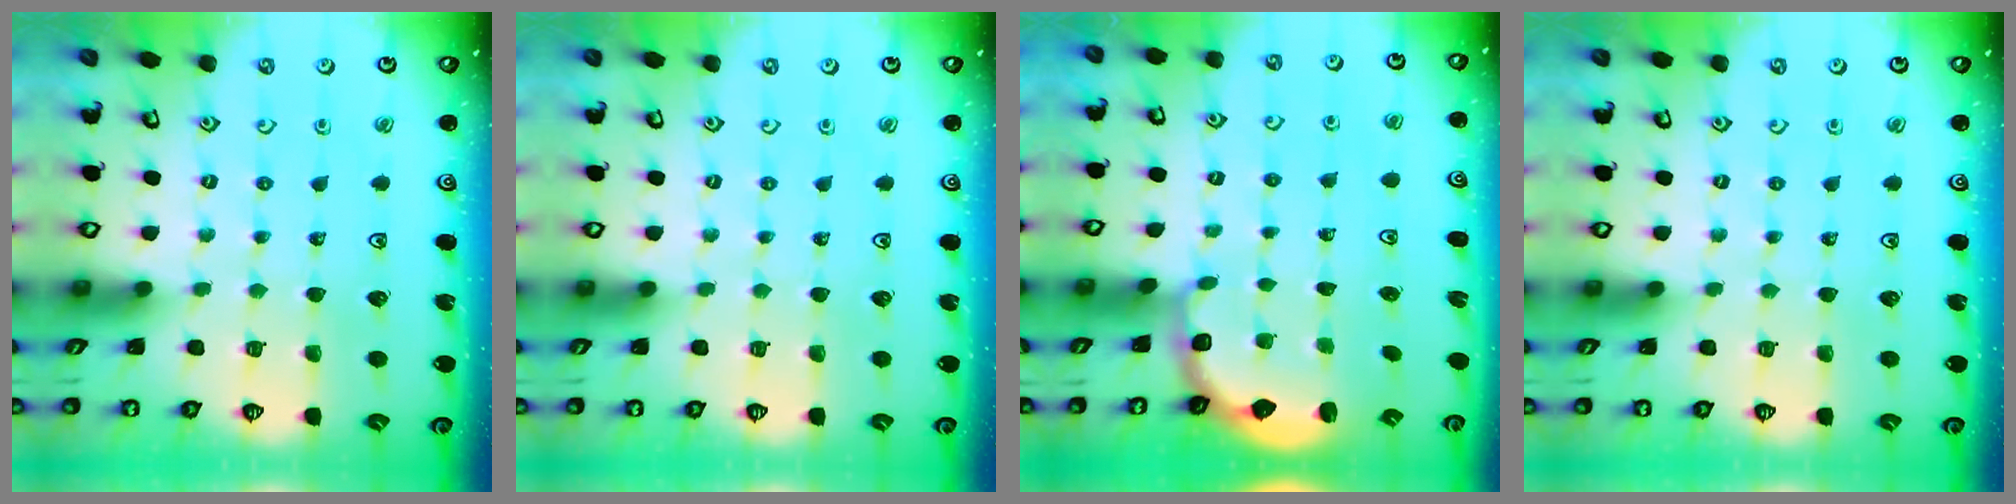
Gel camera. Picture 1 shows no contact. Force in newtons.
{"total": 0.0}
{"total": 2.8, "press": 2.1, "slide": 1.8}
{"total": 0.0}